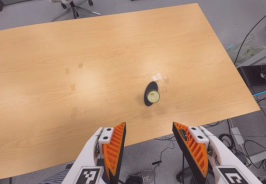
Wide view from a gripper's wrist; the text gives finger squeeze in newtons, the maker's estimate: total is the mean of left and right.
{"total": 0.0}